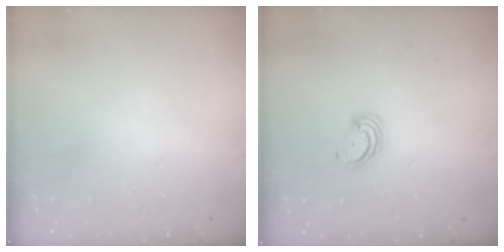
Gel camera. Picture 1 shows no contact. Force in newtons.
{"total": 3.0, "press": 2.9, "slide": 0.3}